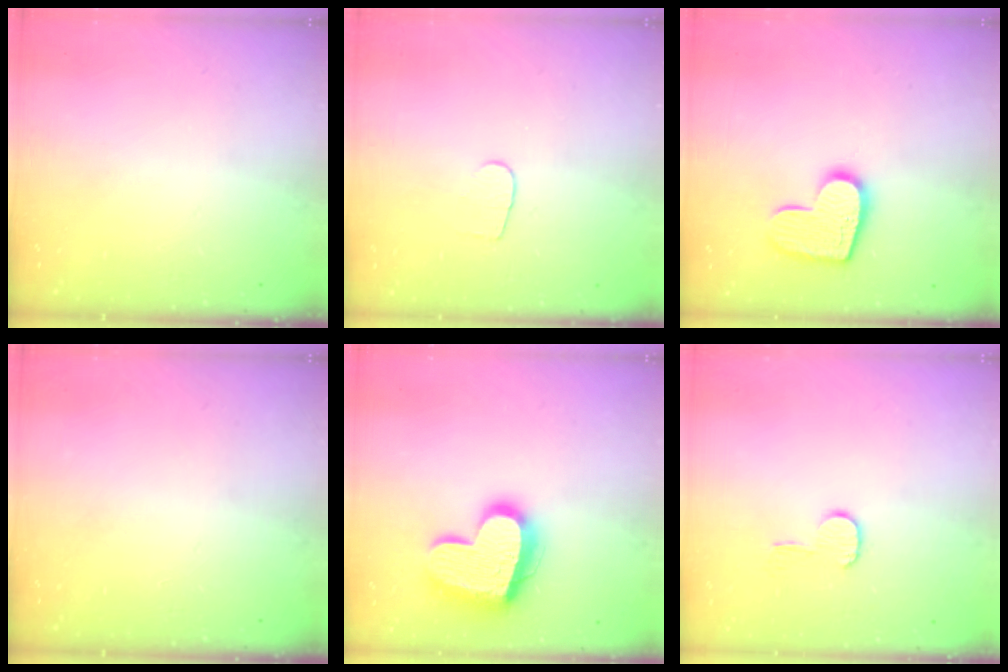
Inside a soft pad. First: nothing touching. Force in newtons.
{"total": 4.3, "press": 4.3, "slide": 0.5}
{"total": 12.7, "press": 12.6, "slide": 0.8}
{"total": 0.0}
{"total": 18.2, "press": 18.2, "slide": 1.6}
{"total": 5.9, "press": 5.9, "slide": 0.4}